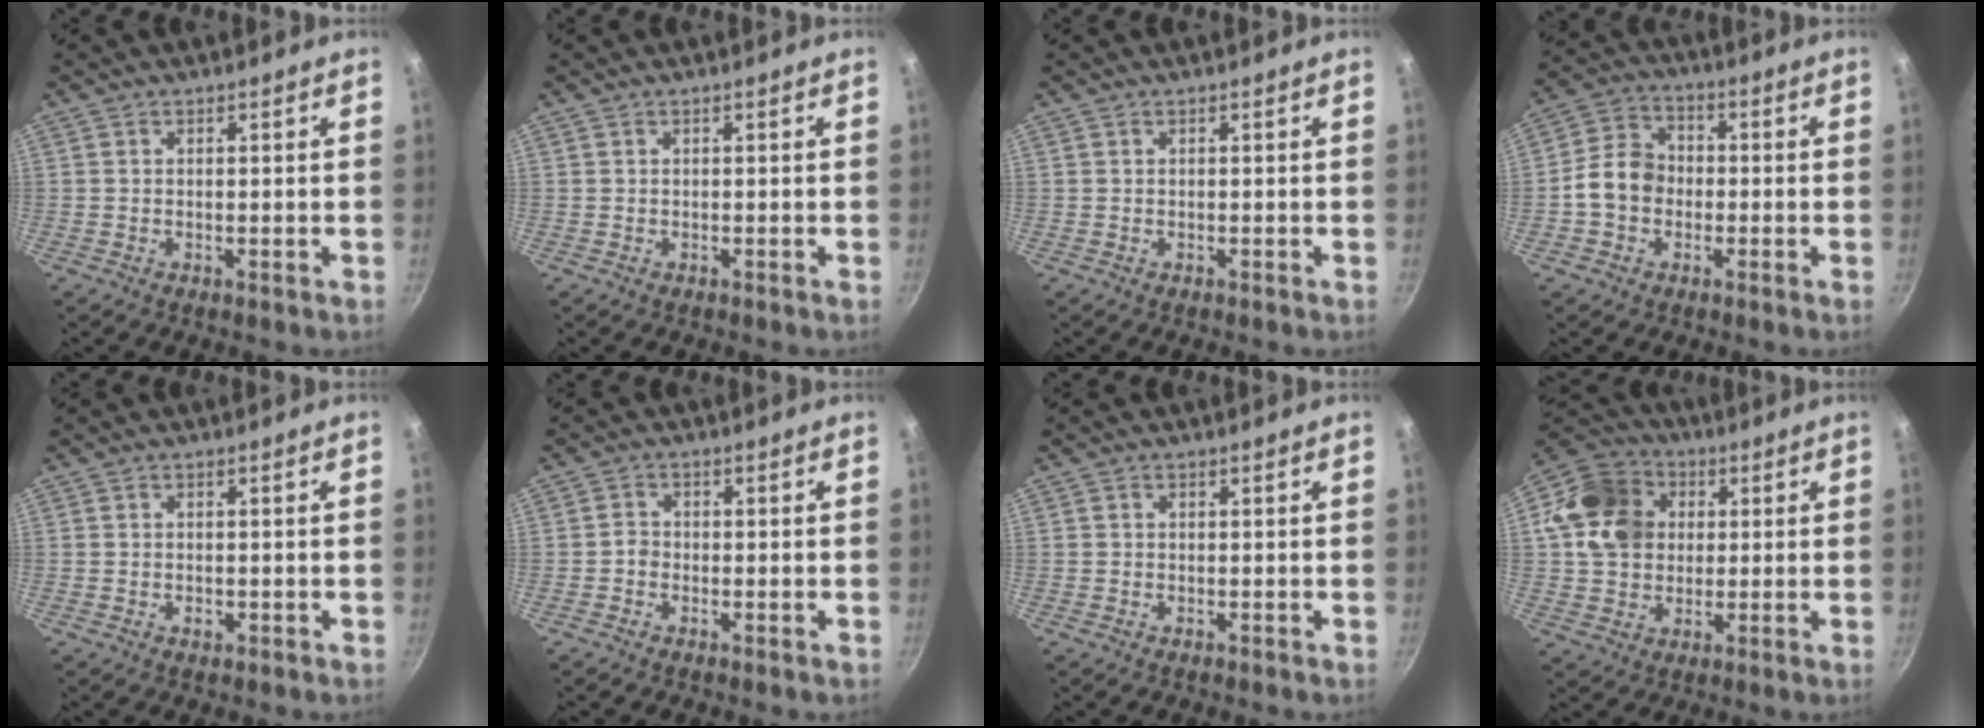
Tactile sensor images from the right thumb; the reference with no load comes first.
{"total": 0.0}
{"total": 0.0}
{"total": 8.4, "force": [-1.4, 6.9, 4.7], "torque": [-0.057, 0.026, -0.041]}
{"total": 1.2, "force": [-0.4, 0.8, 0.8], "torque": [-0.012, 0.001, -0.006]}
{"total": 1.6, "force": [-0.7, 1.3, 0.7], "torque": [-0.012, 0.011, -0.019]}
{"total": 0.0}
{"total": 15.2, "force": [2.5, 12.5, 8.2], "torque": [-0.136, 0.020, 0.031]}